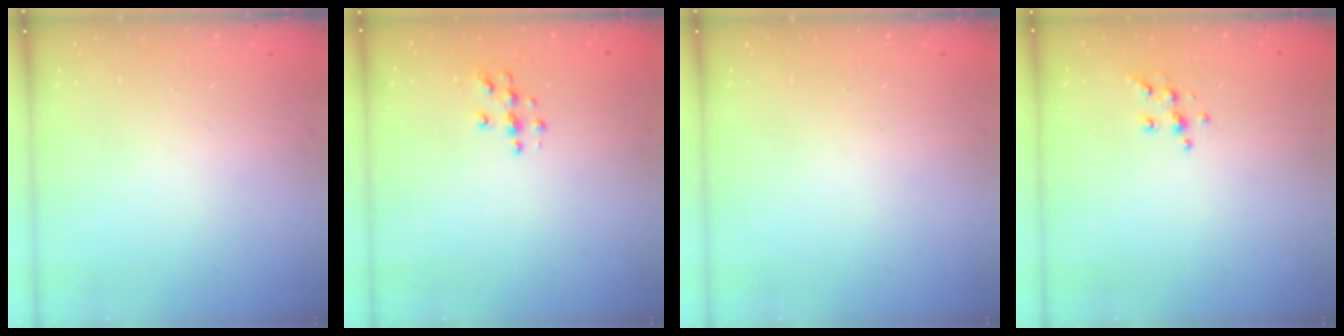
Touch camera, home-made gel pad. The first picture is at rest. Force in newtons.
{"total": 3.8, "press": 3.8, "slide": 0.2}
{"total": 0.0}
{"total": 5.6, "press": 5.6, "slide": 0.5}